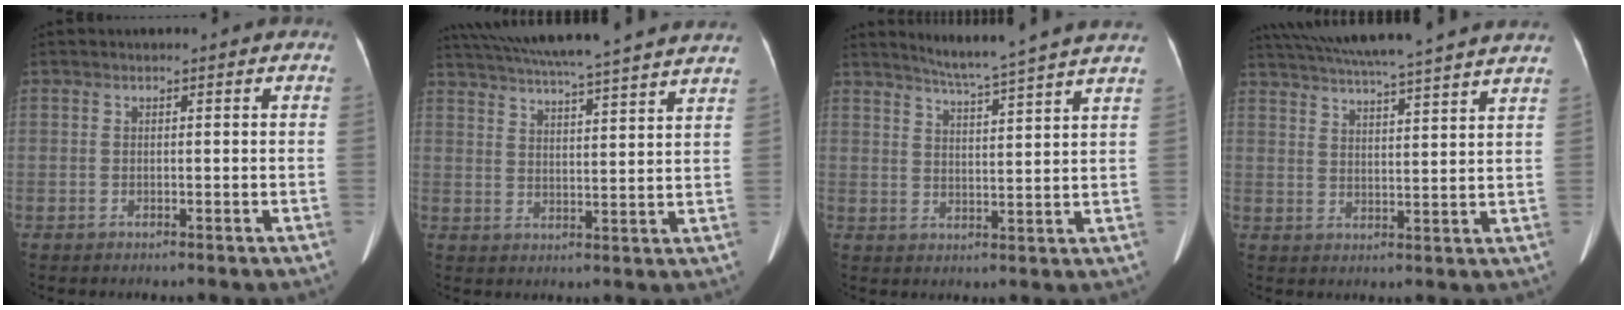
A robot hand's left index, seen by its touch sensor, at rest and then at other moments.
{"total": 23.6, "force": [21.1, 0.0, 10.4], "torque": [-0.181, 0.008, 0.285]}
{"total": 12.4, "force": [11.1, -1.6, 5.4], "torque": [-0.091, -0.011, 0.145]}
{"total": 21.7, "force": [19.4, -0.2, 9.8], "torque": [-0.171, 0.012, 0.264]}